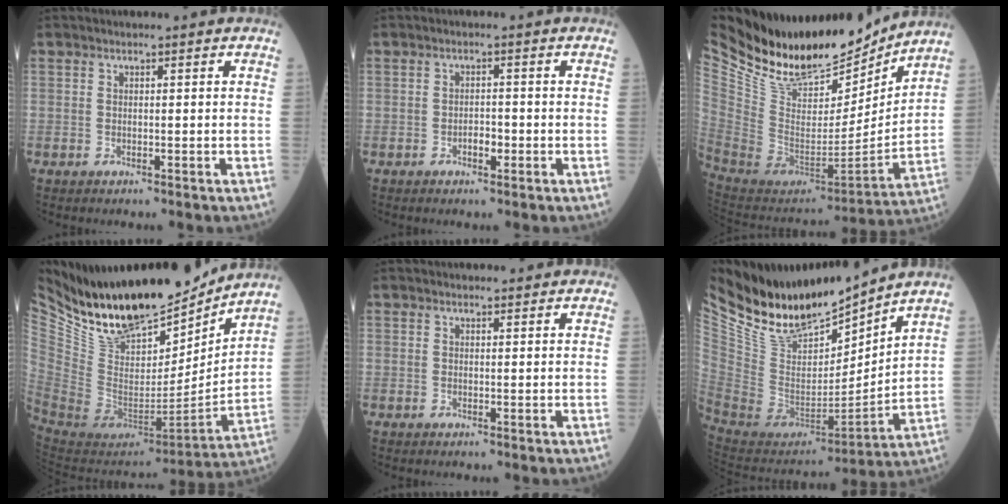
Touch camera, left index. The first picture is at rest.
{"total": 1.8, "force": [-0.8, 0.8, 1.4], "torque": [-0.021, 0.004, -0.013]}
{"total": 26.1, "force": [22.3, 7.7, 11.2], "torque": [-0.228, -0.024, 0.374]}
{"total": 22.1, "force": [19.5, 6.4, 8.3], "torque": [-0.158, -0.038, 0.338]}
{"total": 2.5, "force": [2.3, 0.7, 0.6], "torque": [-0.009, 0.013, 0.027]}
{"total": 17.8, "force": [15.9, 3.5, 7.0], "torque": [-0.143, -0.015, 0.309]}